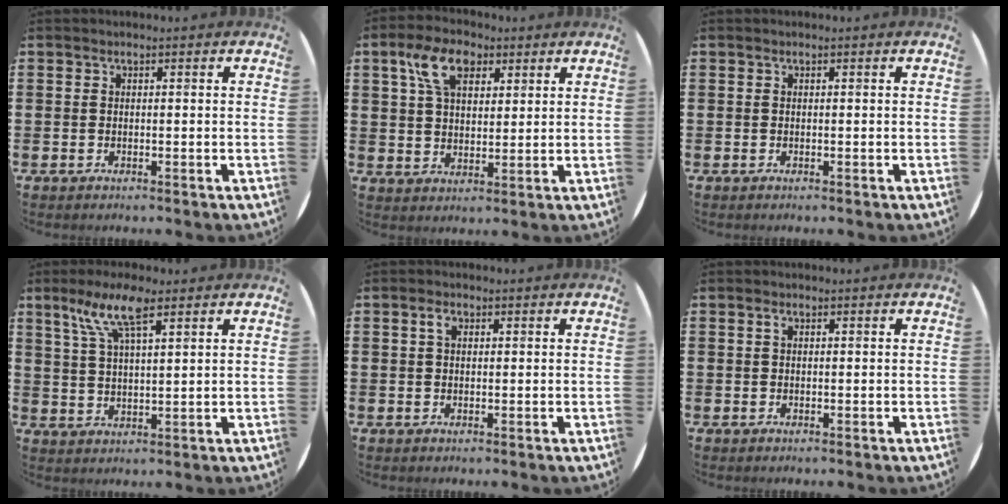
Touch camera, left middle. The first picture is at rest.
{"total": 6.9, "force": [3.8, 4.1, 4.1], "torque": [-0.088, 0.013, 0.069]}
{"total": 0.0}
{"total": 7.5, "force": [5.0, 1.9, 5.3], "torque": [-0.118, 0.002, 0.087]}
{"total": 1.8, "force": [0.8, 1.1, 1.2], "torque": [-0.010, 0.001, 0.010]}
{"total": 0.7, "force": [0.3, 0.5, 0.4], "torque": [-0.002, -0.001, 0.004]}